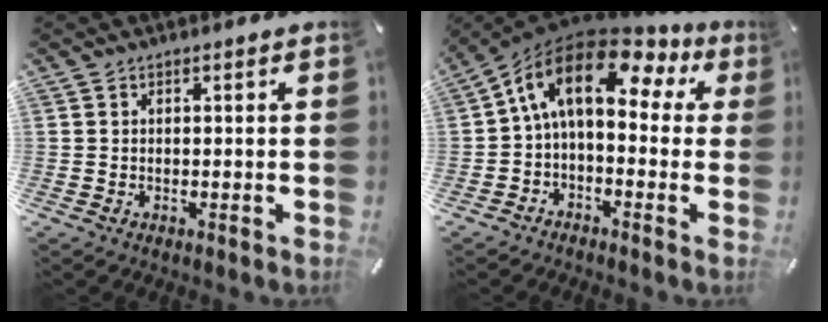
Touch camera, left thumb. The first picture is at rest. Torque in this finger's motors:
{"motor_torque": [0.25, 1.70, 2.53, -0.24, 0.70]}